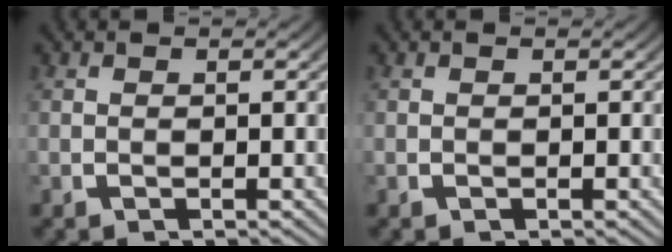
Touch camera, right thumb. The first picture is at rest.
{"total": 0.0}